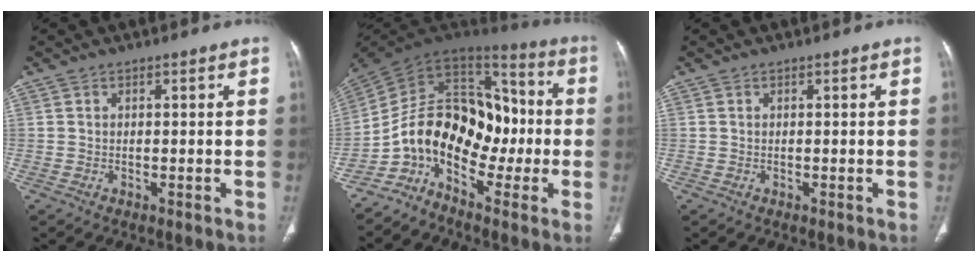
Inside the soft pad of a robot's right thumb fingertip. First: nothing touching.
{"total": 17.8, "force": [-5.2, 11.5, 12.5], "torque": [-0.177, 0.092, -0.099]}
{"total": 0.0}